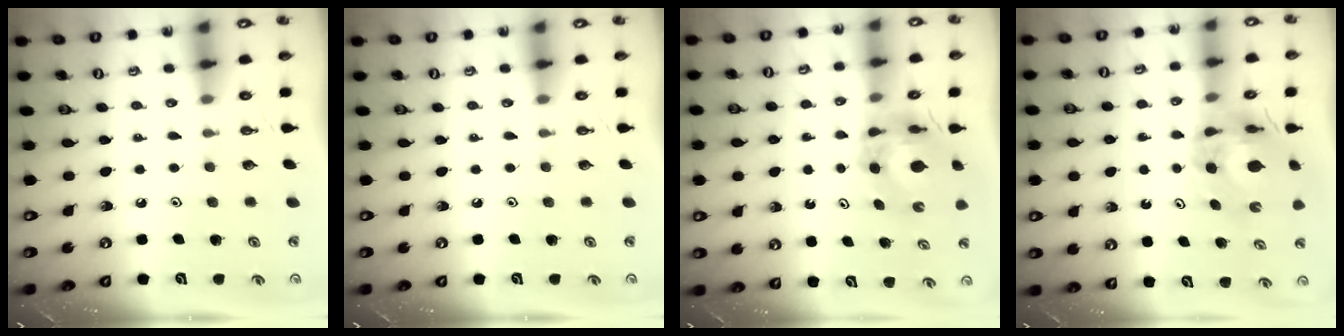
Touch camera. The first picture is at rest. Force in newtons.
{"total": 0.0}
{"total": 6.6, "press": 6.6, "slide": 0.9}
{"total": 10.9, "press": 10.9, "slide": 1.2}